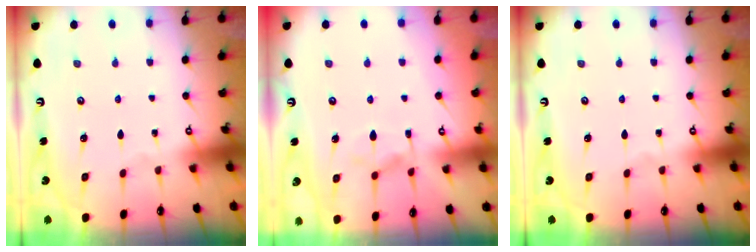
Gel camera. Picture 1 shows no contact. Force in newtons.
{"total": 1.4, "press": 0.3, "slide": 1.3}
{"total": 0.0}